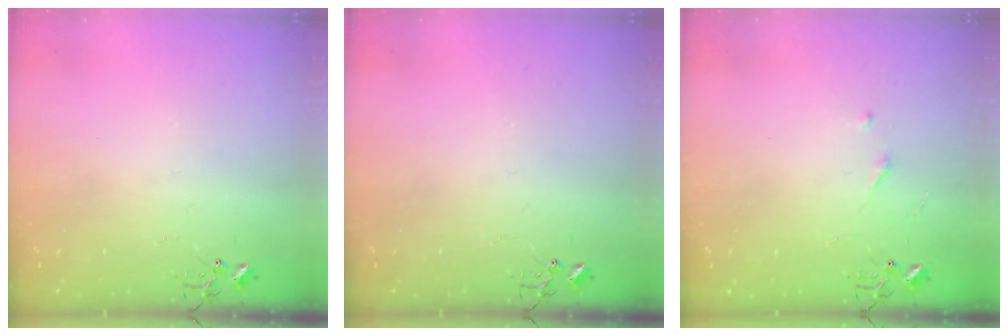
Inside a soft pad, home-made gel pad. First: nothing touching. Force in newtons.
{"total": 0.0}
{"total": 2.7, "press": 2.7, "slide": 0.4}